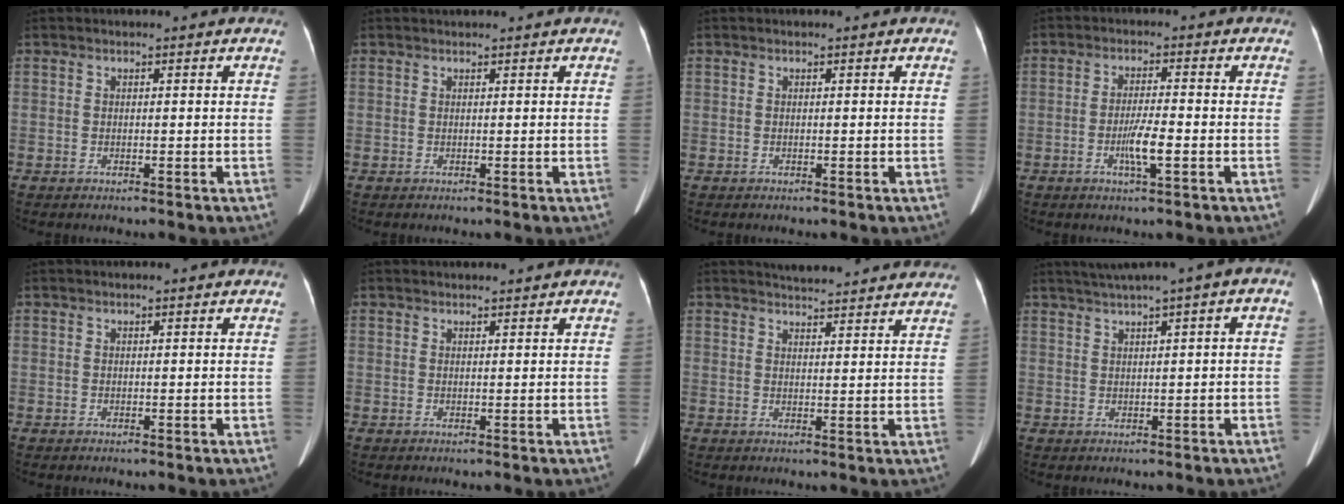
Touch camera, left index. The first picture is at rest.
{"total": 1.3, "force": [1.2, -0.1, 0.4], "torque": [-0.005, 0.020, 0.025]}
{"total": 0.0}
{"total": 4.4, "force": [-1.9, 0.2, 4.0], "torque": [-0.078, -0.008, -0.033]}
{"total": 0.0}
{"total": 2.3, "force": [2.1, 0.3, 0.7], "torque": [-0.009, 0.015, 0.031]}
{"total": 12.3, "force": [11.7, 1.5, 3.8], "torque": [-0.043, 0.012, 0.133]}
{"total": 5.9, "force": [2.3, 0.2, 5.4], "torque": [-0.093, 0.028, 0.039]}